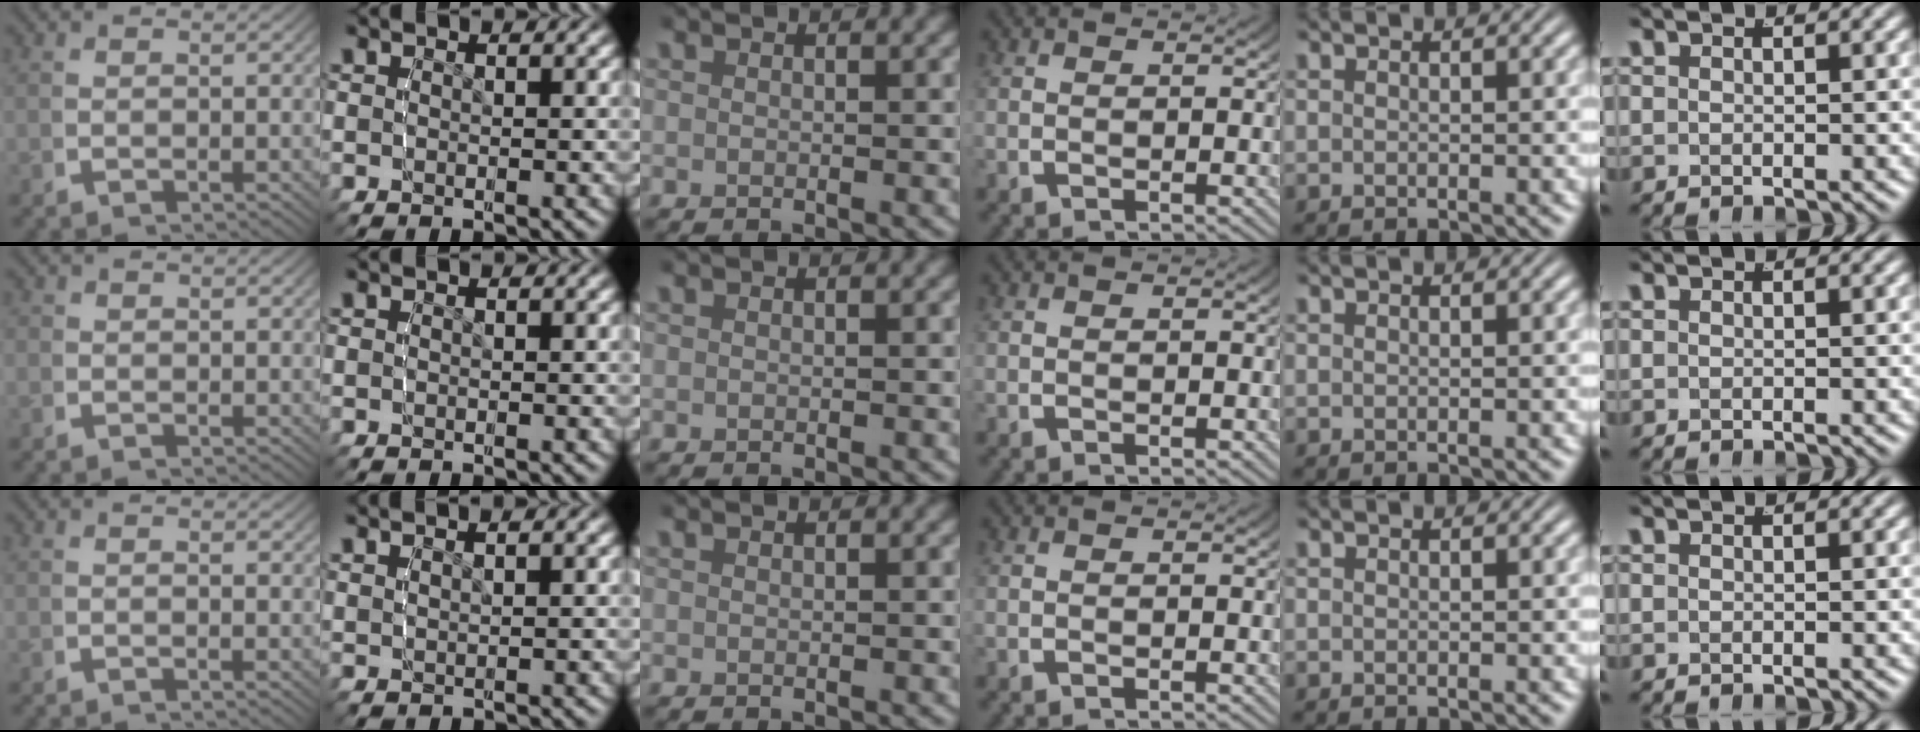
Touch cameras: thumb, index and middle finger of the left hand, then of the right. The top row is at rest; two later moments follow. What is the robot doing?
{"motion": "lift_and_place", "object": "toy banana"}